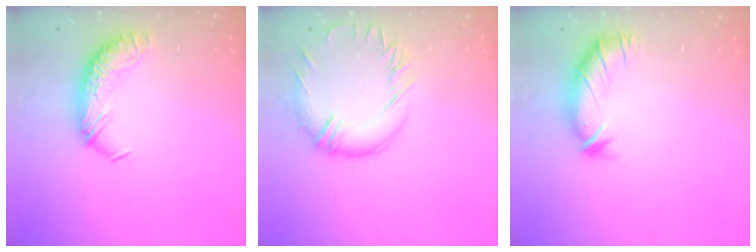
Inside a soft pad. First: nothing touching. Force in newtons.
{"total": 2.3, "press": 2.0, "slide": 1.2}
{"total": 2.9, "press": 2.3, "slide": 1.6}